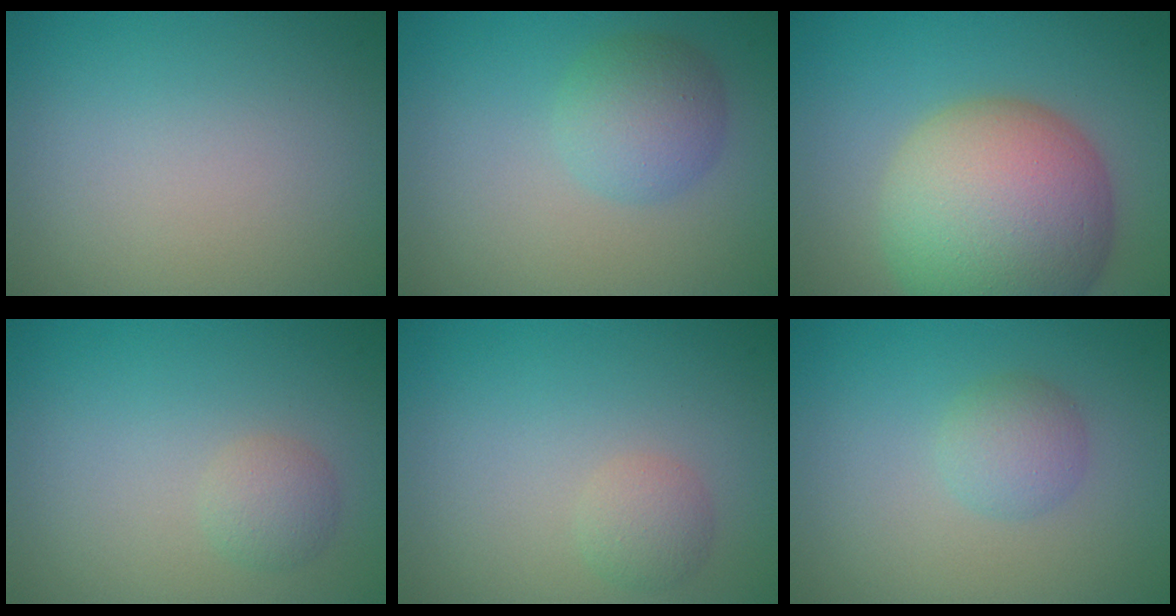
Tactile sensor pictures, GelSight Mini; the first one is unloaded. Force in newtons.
{"total": 3.5, "press": 3.5, "slide": 0.1}
{"total": 12.4, "press": 12.4, "slide": 0.7}
{"total": 1.6, "press": 1.6, "slide": 0.1}
{"total": 1.6, "press": 1.6, "slide": 0.0}
{"total": 2.1, "press": 2.1, "slide": 0.1}